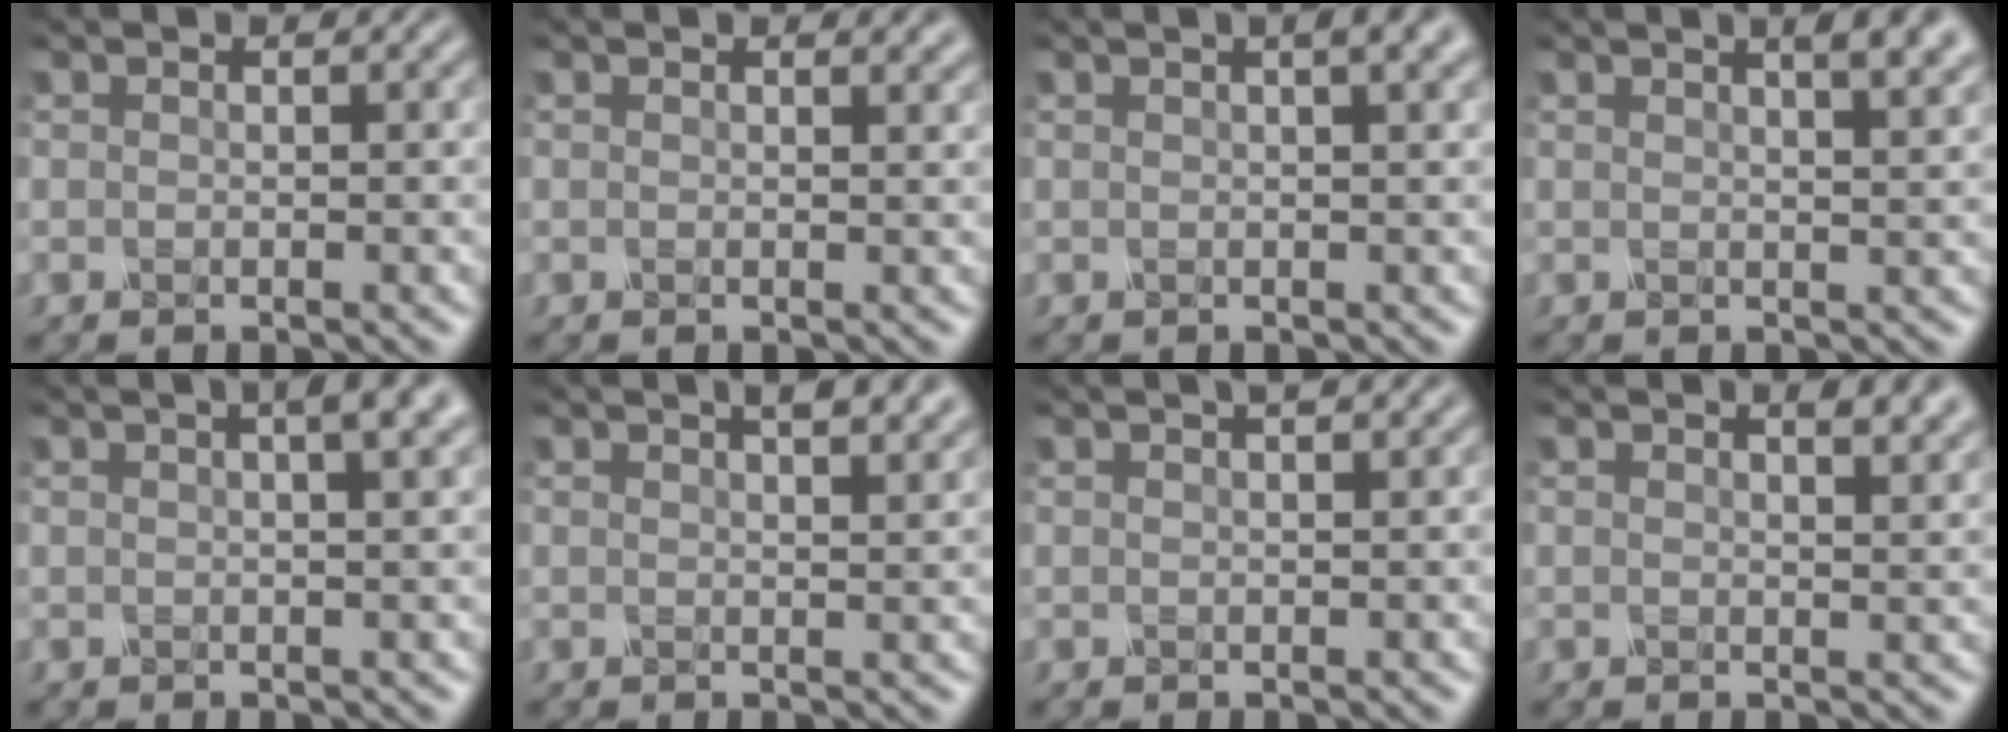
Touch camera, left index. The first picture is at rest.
{"total": 1.7, "force": [1.3, 0.5, 0.9], "torque": [-0.006, 0.001, 0.018]}
{"total": 3.8, "force": [2.0, 1.2, 3.0], "torque": [-0.025, 0.012, 0.007]}
{"total": 5.7, "force": [3.2, 2.3, 4.2], "torque": [-0.020, 0.033, 0.009]}
{"total": 4.8, "force": [2.5, 1.5, 3.8], "torque": [-0.033, 0.021, 0.009]}
{"total": 5.0, "force": [3.1, 2.0, 3.3], "torque": [-0.015, 0.026, 0.012]}
{"total": 2.2, "force": [1.4, 0.7, 1.6], "torque": [-0.009, 0.007, 0.003]}
{"total": 3.8, "force": [2.4, 1.4, 2.5], "torque": [-0.011, 0.019, 0.012]}